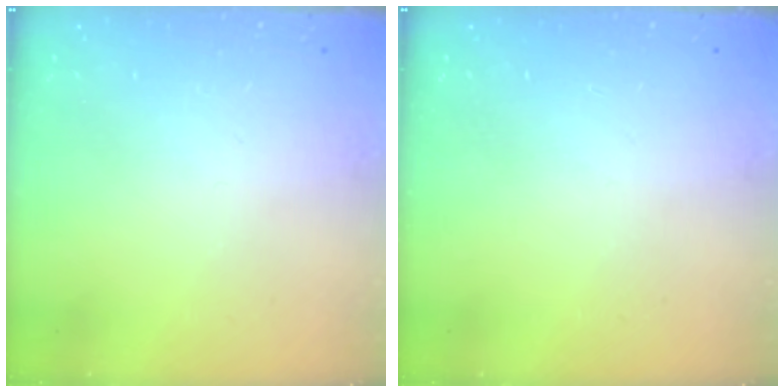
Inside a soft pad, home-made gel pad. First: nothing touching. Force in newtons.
{"total": 0.0}